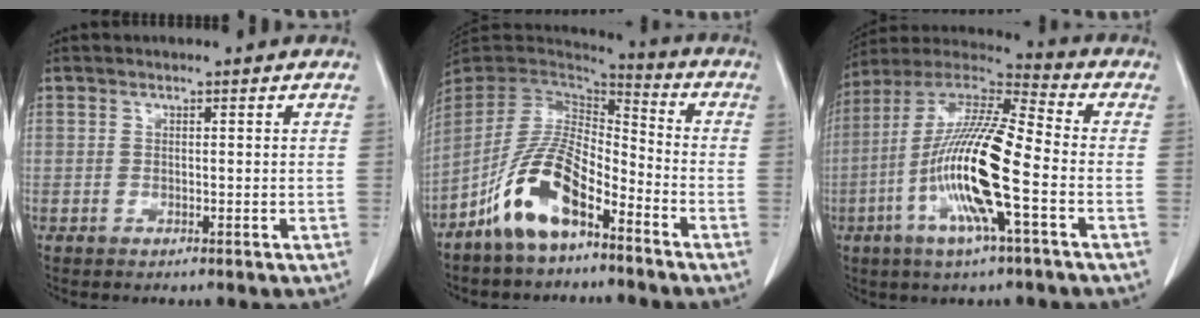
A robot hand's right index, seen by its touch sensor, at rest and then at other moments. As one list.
[{"total": 12.5, "force": [-7.1, 4.2, 9.4], "torque": [-0.198, 0.003, -0.137]}, {"total": 17.2, "force": [-4.4, 1.5, 16.5], "torque": [-0.329, -0.004, -0.086]}]